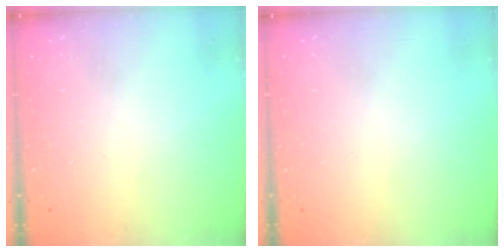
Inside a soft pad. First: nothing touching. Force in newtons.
{"total": 0.0}